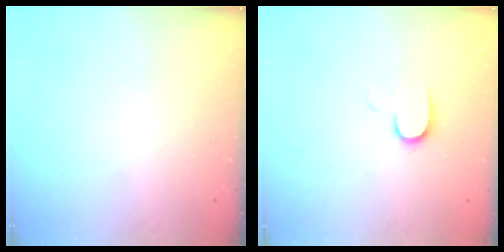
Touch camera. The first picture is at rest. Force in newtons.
{"total": 7.1, "press": 7.1, "slide": 0.7}